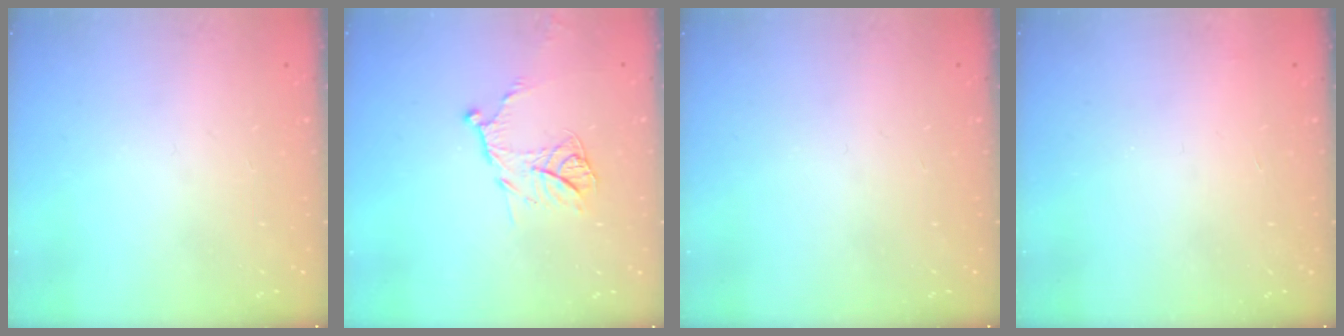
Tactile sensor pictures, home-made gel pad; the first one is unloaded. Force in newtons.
{"total": 12.3, "press": 12.2, "slide": 1.2}
{"total": 0.0}
{"total": 3.6, "press": 3.6, "slide": 0.1}